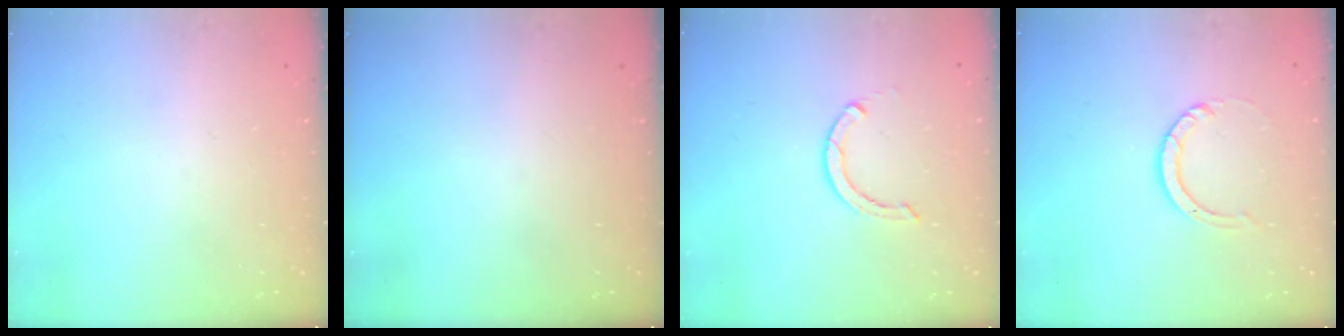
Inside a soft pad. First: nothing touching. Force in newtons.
{"total": 0.0}
{"total": 2.6, "press": 2.6, "slide": 0.1}
{"total": 3.6, "press": 3.6, "slide": 0.4}